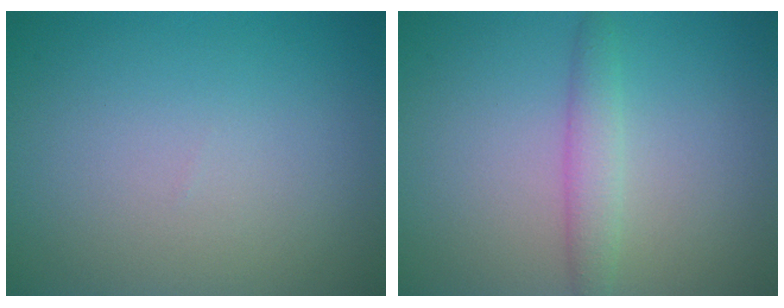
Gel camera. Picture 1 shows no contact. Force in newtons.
{"total": 2.1, "press": 2.1, "slide": 0.1}